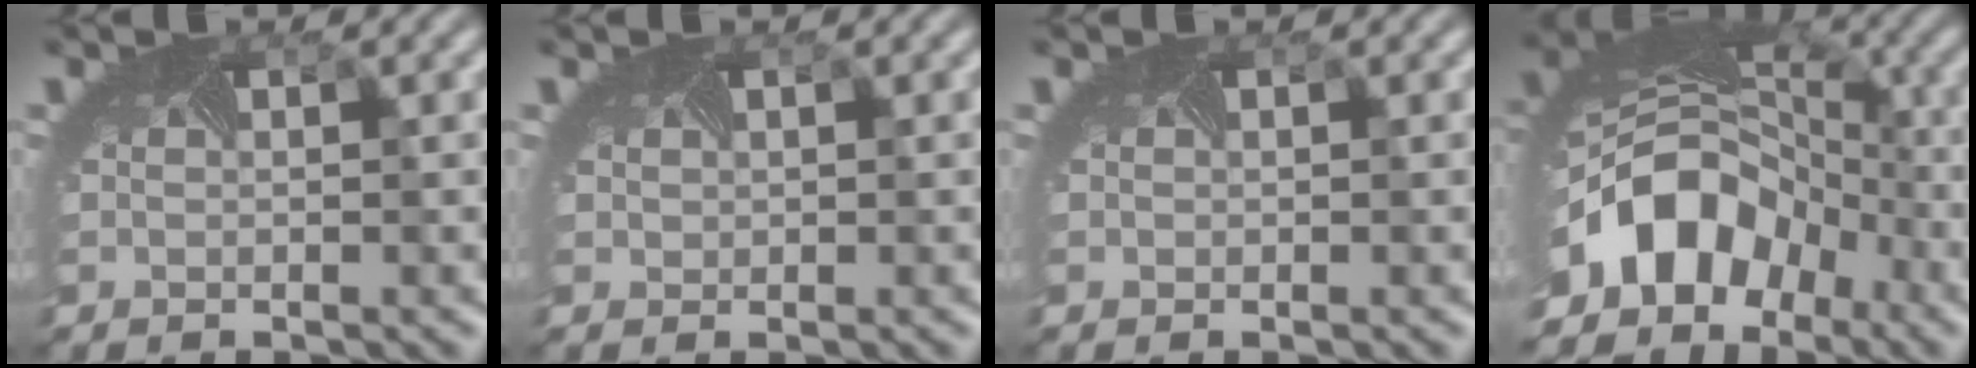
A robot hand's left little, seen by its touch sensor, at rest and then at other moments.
{"total": 0.5, "force": [0.3, 0.4, -0.1], "torque": [-0.003, -0.001, 0.006]}
{"total": 0.0}
{"total": 10.8, "force": [-5.3, 7.7, 5.4], "torque": [-0.116, -0.023, -0.098]}